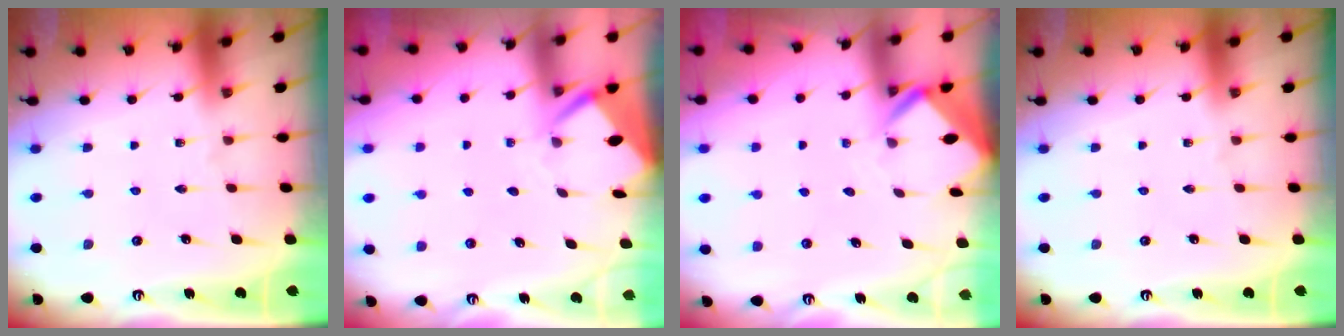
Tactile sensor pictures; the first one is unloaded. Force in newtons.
{"total": 3.9, "press": 3.9, "slide": 0.3}
{"total": 2.7, "press": 2.7, "slide": 0.2}
{"total": 0.0}